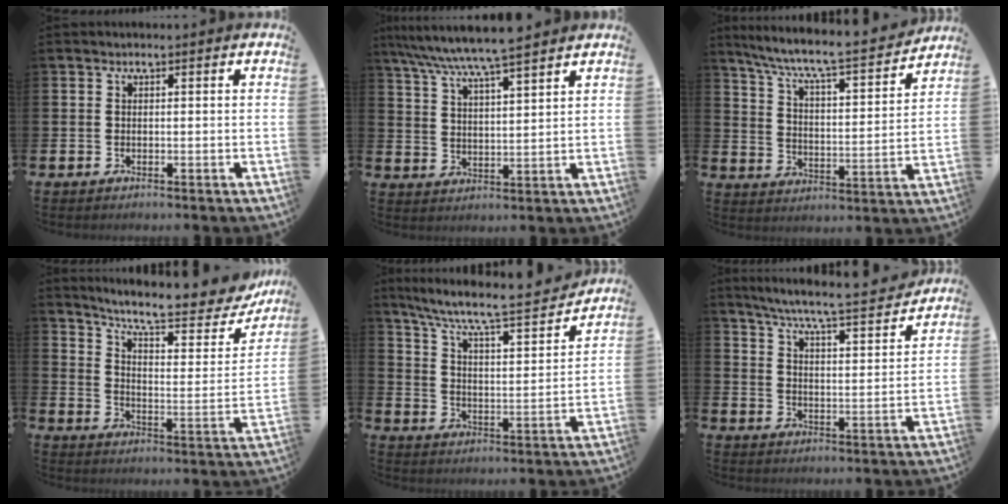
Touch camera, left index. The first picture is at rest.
{"total": 7.6, "force": [7.1, 0.1, 2.8], "torque": [-0.083, -0.031, 0.126]}
{"total": 7.4, "force": [6.7, 0.4, 3.0], "torque": [-0.094, -0.053, 0.110]}
{"total": 9.8, "force": [8.5, 1.9, 4.6], "torque": [-0.106, -0.058, 0.138]}
{"total": 8.1, "force": [7.2, 1.0, 3.6], "torque": [-0.099, -0.052, 0.115]}
{"total": 7.2, "force": [6.7, -0.1, 2.7], "torque": [-0.077, -0.053, 0.111]}